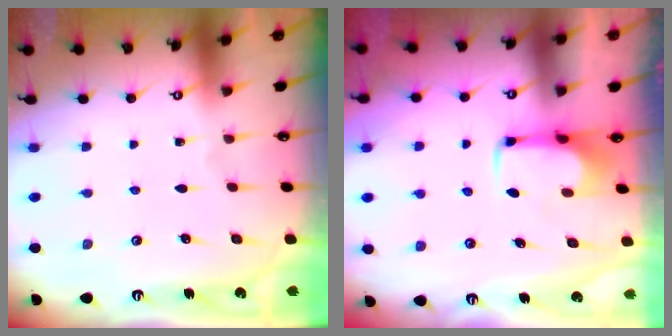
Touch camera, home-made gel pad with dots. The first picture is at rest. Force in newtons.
{"total": 2.1, "press": 2.1, "slide": 0.5}